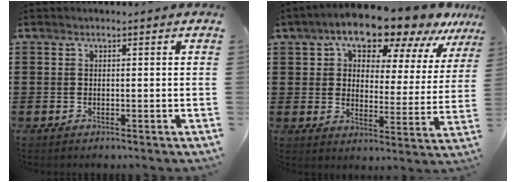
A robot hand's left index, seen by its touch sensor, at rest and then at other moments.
{"total": 11.6, "force": [9.7, 3.7, 5.2], "torque": [-0.103, -0.048, 0.167]}